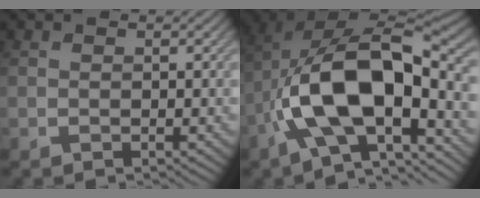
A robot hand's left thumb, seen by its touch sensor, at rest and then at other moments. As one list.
[{"total": 16.3, "force": [-4.4, 8.2, 13.4], "torque": [-0.232, -0.004, -0.080]}]